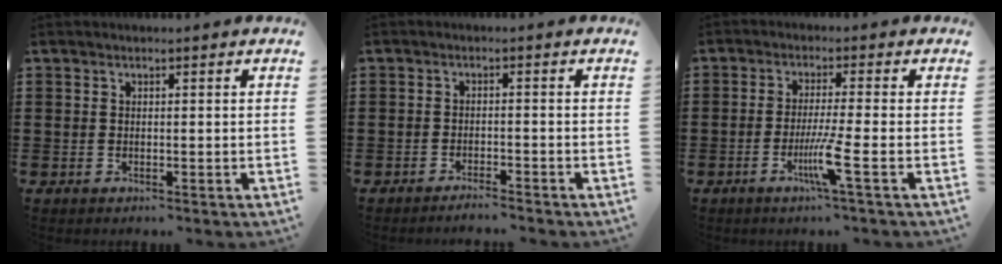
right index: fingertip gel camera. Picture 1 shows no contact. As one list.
[{"total": 1.8, "force": [-1.8, -0.2, 0.3], "torque": [-0.006, 0.003, -0.036]}, {"total": 5.8, "force": [-2.5, -0.9, 5.1], "torque": [-0.100, -0.022, -0.048]}]